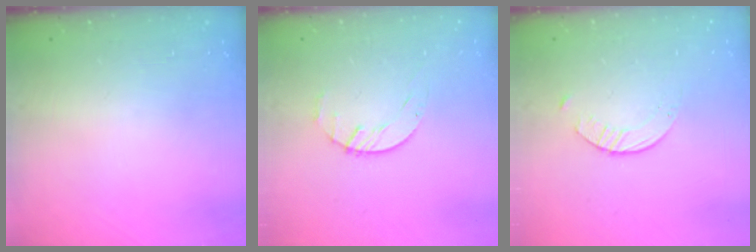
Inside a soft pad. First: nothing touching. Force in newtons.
{"total": 1.6, "press": 1.6, "slide": 0.3}
{"total": 1.6, "press": 1.6, "slide": 0.3}